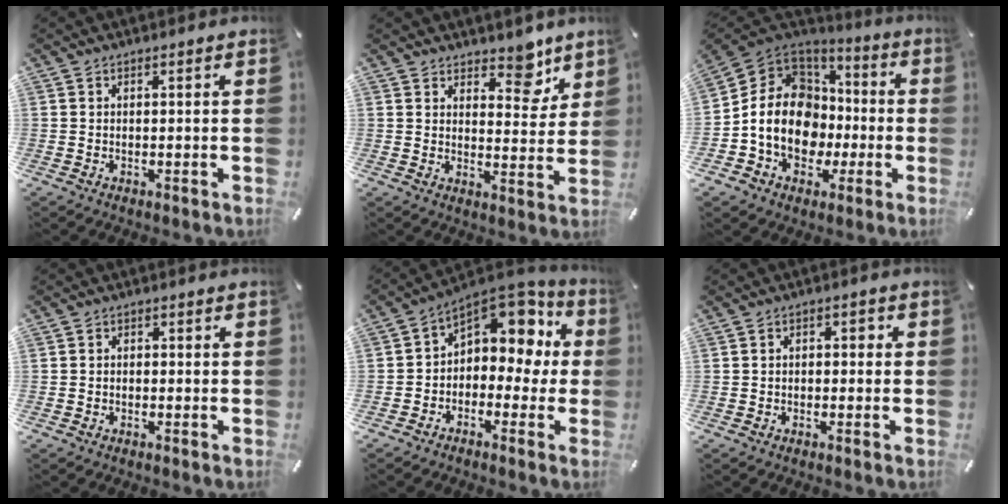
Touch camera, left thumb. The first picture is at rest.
{"total": 9.2, "force": [6.8, 4.6, 4.0], "torque": [-0.030, -0.051, 0.115]}
{"total": 15.7, "force": [-2.2, 13.0, 8.6], "torque": [-0.188, 0.001, -0.037]}
{"total": 1.6, "force": [-1.0, 1.1, 0.5], "torque": [-0.008, 0.007, -0.022]}
{"total": 9.0, "force": [4.5, 6.6, 4.3], "torque": [-0.058, -0.045, 0.079]}
{"total": 2.4, "force": [-1.3, 1.6, 1.2], "torque": [-0.022, 0.013, -0.029]}